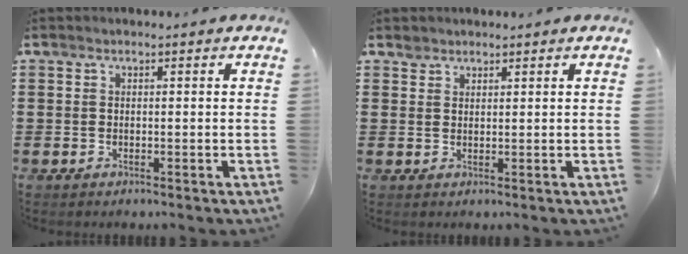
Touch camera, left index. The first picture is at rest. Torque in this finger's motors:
{"motor_torque": [0.06, -0.08, -0.02, -0.01]}